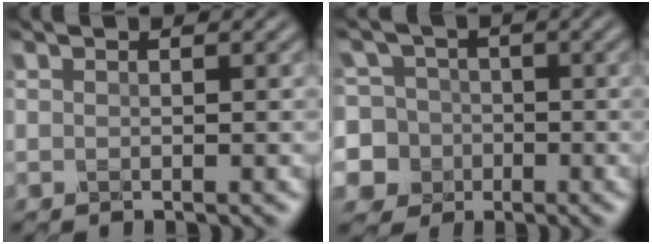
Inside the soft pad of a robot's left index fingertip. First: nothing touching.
{"total": 11.6, "force": [-3.0, 10.9, 2.6], "torque": [-0.086, 0.009, -0.080]}